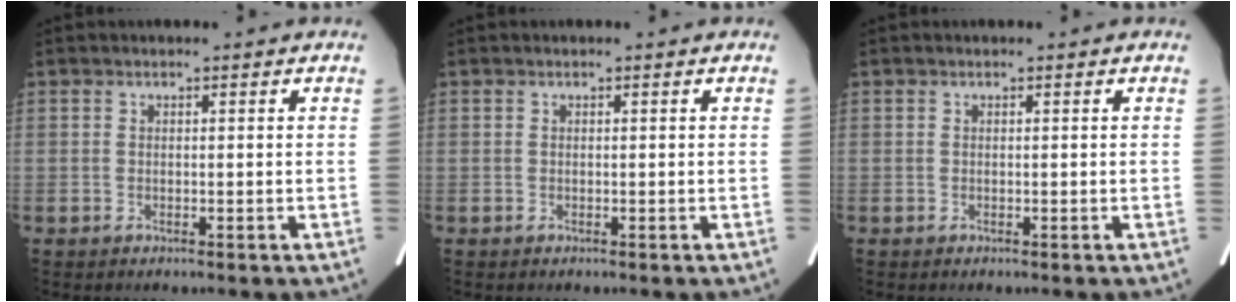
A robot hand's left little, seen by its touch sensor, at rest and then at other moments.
{"total": 0.0}
{"total": 0.0}